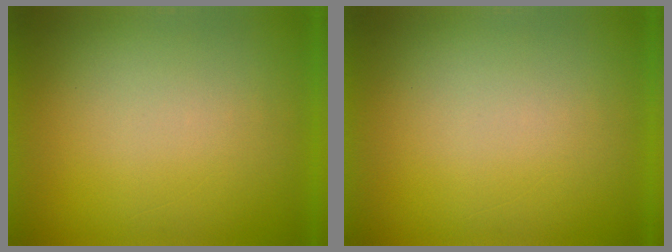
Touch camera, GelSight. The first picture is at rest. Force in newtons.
{"total": 1.1}